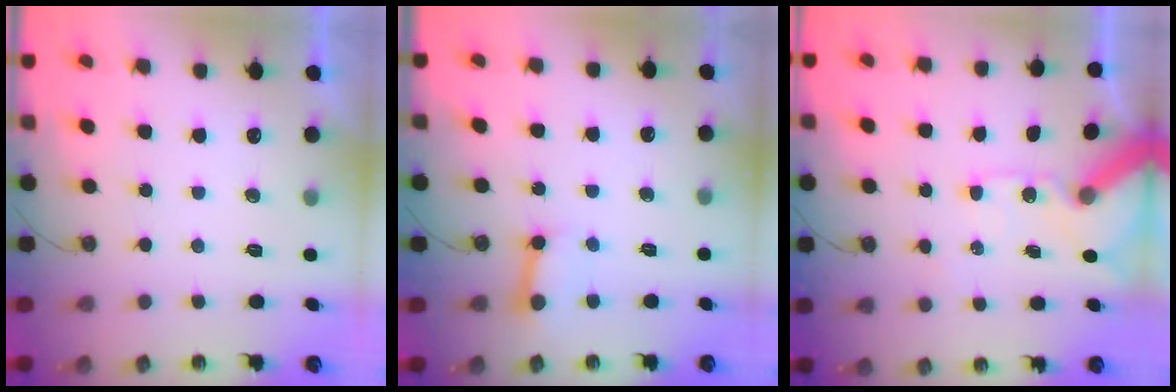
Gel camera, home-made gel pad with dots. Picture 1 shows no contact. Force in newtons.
{"total": 6.9, "press": 6.8, "slide": 1.0}
{"total": 12.1, "press": 12.0, "slide": 1.8}